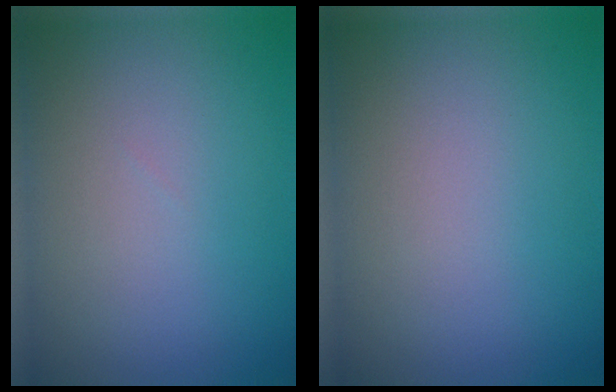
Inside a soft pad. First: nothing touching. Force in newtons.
{"total": 0.0}